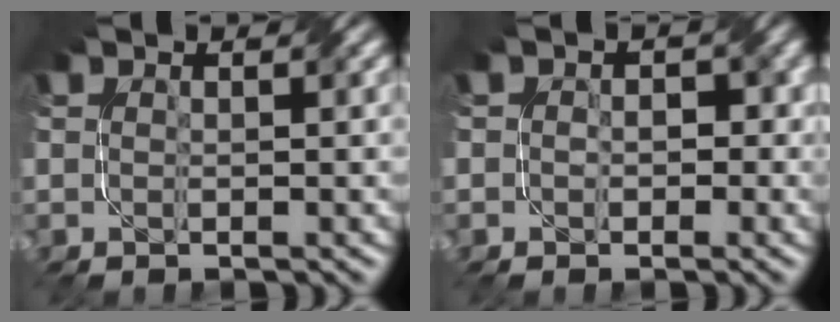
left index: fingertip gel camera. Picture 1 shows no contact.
{"total": 2.1, "force": [0.1, 1.8, 1.2], "torque": [-0.004, 0.003, -0.005]}